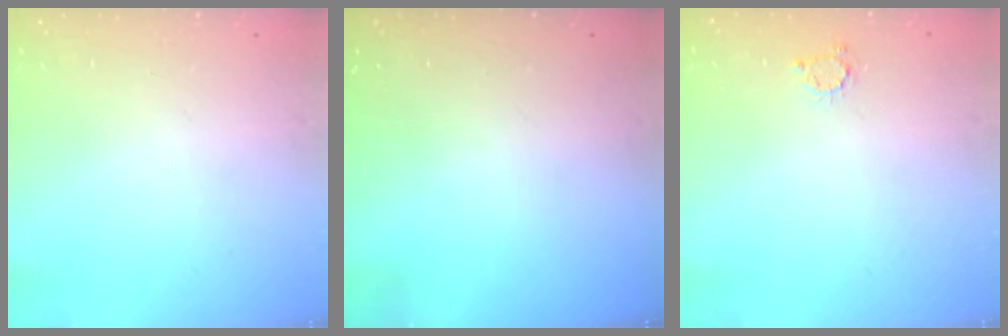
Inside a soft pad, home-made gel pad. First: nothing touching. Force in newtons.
{"total": 0.0}
{"total": 3.0, "press": 3.0, "slide": 0.2}